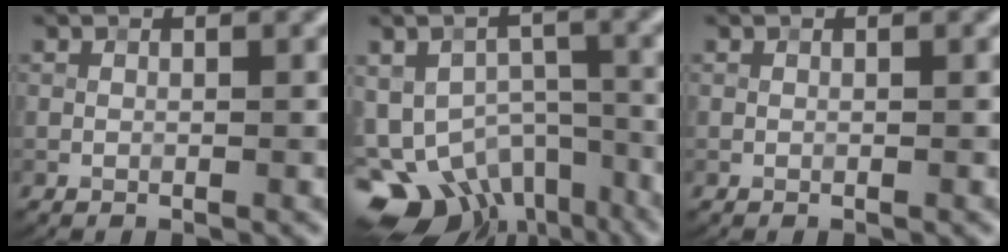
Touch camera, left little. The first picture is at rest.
{"total": 12.3, "force": [-8.1, 7.5, 5.6], "torque": [-0.097, -0.026, -0.105]}
{"total": 0.0}